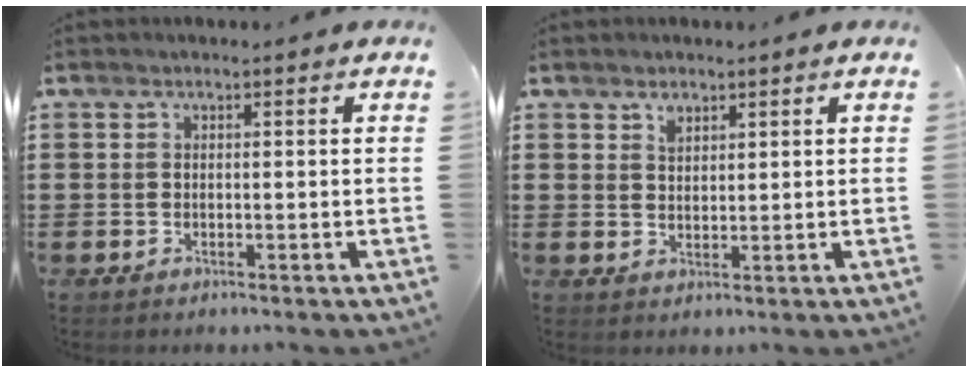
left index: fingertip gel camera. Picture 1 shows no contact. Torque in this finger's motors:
{"motor_torque": [-1.20, 0.93, -0.74, -0.21]}